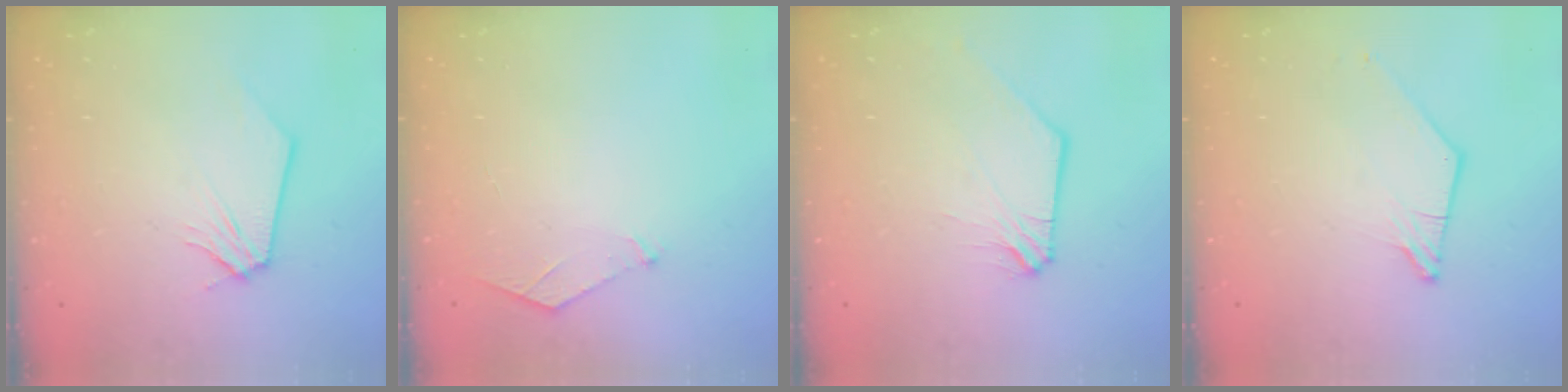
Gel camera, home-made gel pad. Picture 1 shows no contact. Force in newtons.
{"total": 4.7, "press": 4.6, "slide": 0.6}
{"total": 0.9, "press": 0.9, "slide": 0.1}
{"total": 1.0, "press": 1.0, "slide": 0.1}